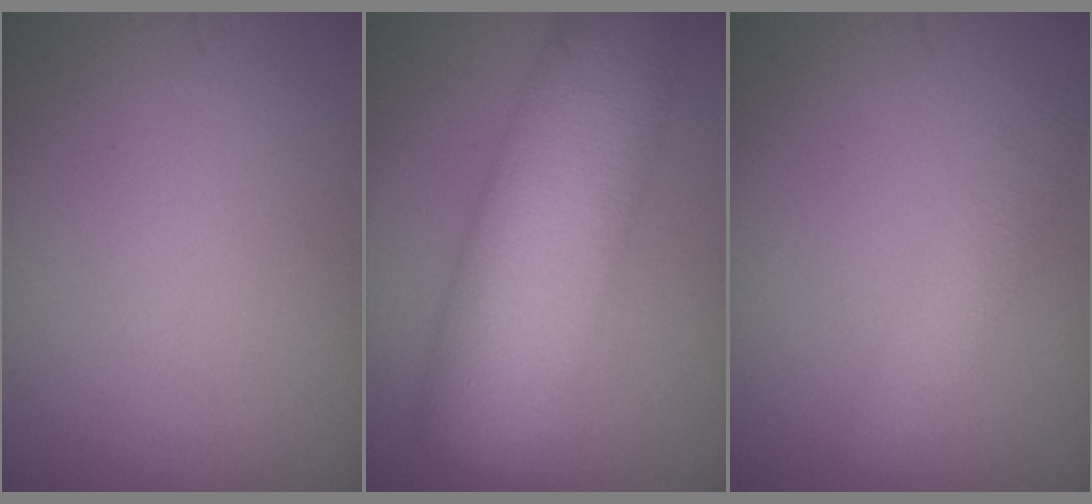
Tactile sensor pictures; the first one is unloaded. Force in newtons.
{"total": 9.5, "press": 9.5, "slide": 0.3}
{"total": 2.2, "press": 2.2, "slide": 0.1}